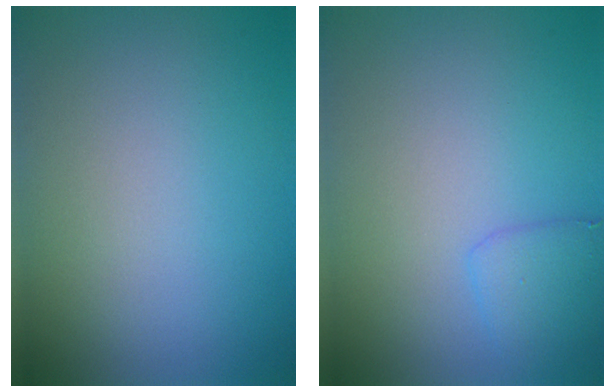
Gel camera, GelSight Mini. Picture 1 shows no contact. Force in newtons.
{"total": 1.7, "press": 1.7, "slide": 0.1}